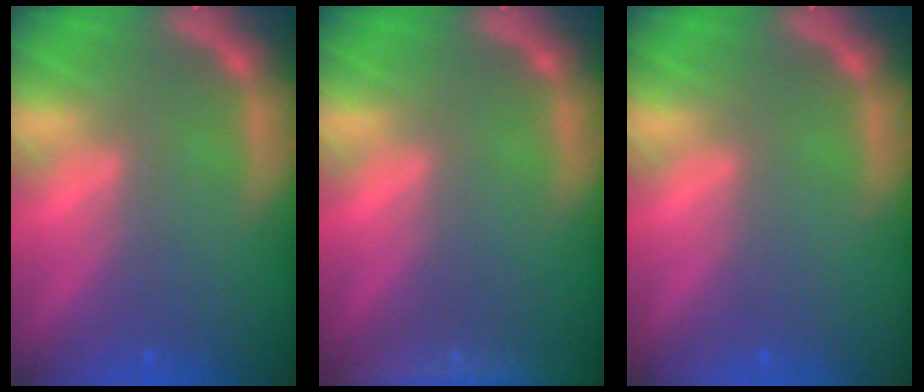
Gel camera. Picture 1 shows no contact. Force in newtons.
{"total": 8.5}
{"total": 0.0}